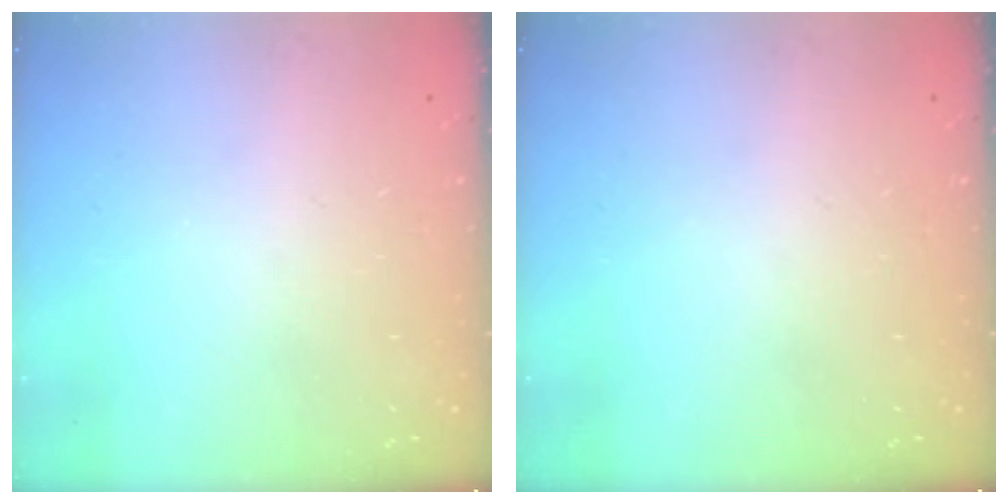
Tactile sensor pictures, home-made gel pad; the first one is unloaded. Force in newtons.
{"total": 0.0}